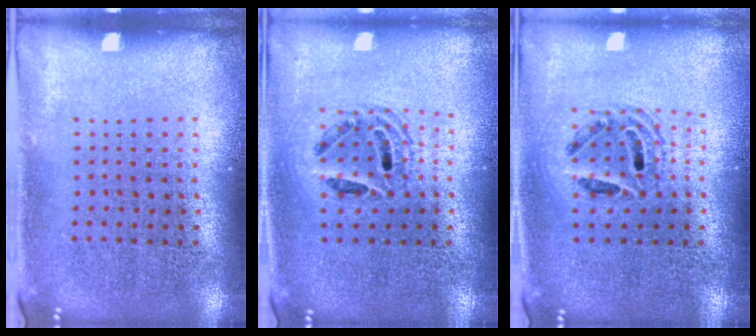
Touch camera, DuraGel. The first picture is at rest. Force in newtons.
{"total": 1.4, "press": 1.2, "slide": 0.6}
{"total": 1.4, "press": 1.2, "slide": 0.6}